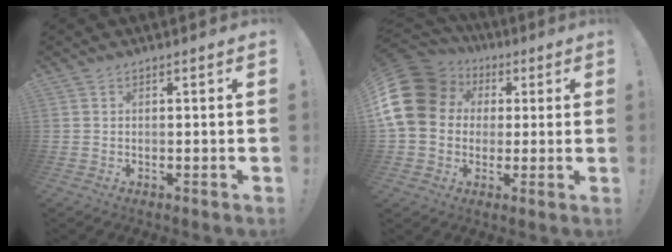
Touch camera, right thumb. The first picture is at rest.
{"total": 17.7, "force": [3.8, 14.4, 9.5], "torque": [-0.184, -0.008, 0.081]}